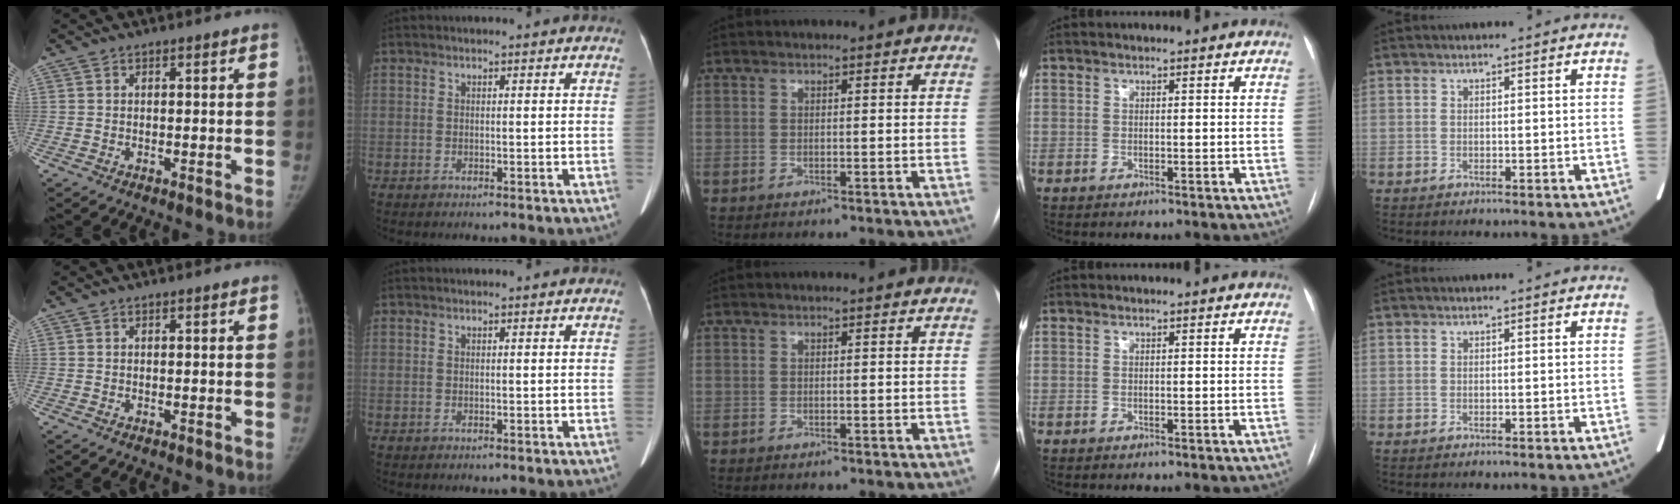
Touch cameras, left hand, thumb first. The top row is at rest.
{}